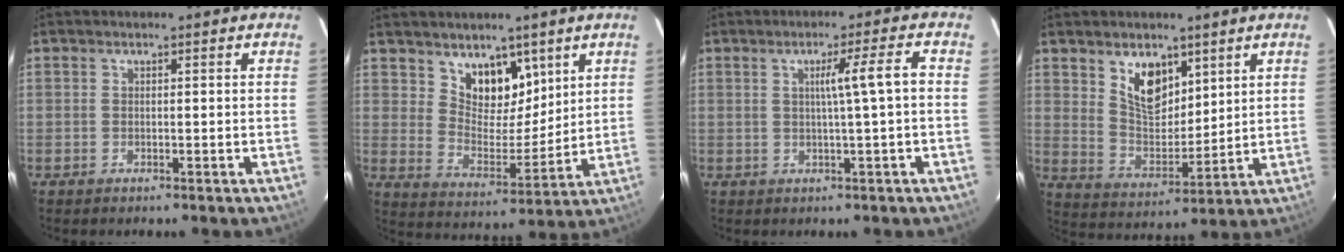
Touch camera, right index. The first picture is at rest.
{"total": 9.8, "force": [6.3, 5.9, 4.7], "torque": [-0.066, -0.010, 0.118]}
{"total": 4.8, "force": [0.0, -1.0, 4.7], "torque": [-0.078, 0.003, 0.005]}
{"total": 9.7, "force": [5.5, 5.6, 5.7], "torque": [-0.095, 0.001, 0.112]}